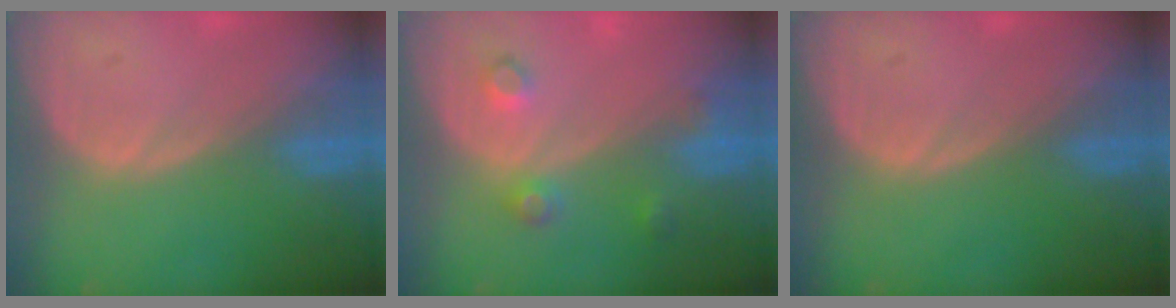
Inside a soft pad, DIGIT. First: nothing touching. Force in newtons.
{"total": 3.7, "press": 3.4, "slide": 1.6}
{"total": 0.0}